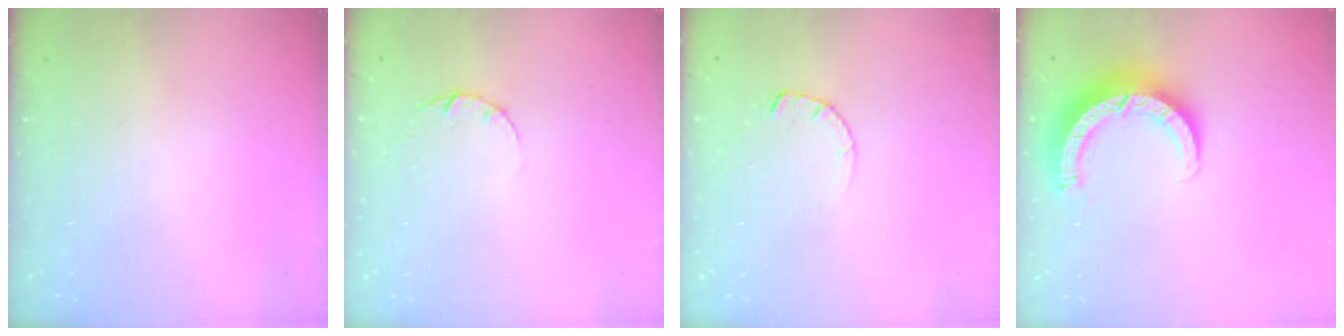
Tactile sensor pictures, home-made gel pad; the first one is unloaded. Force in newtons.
{"total": 2.2, "press": 2.2, "slide": 0.3}
{"total": 2.4, "press": 2.4, "slide": 0.3}
{"total": 9.1, "press": 9.1, "slide": 1.1}